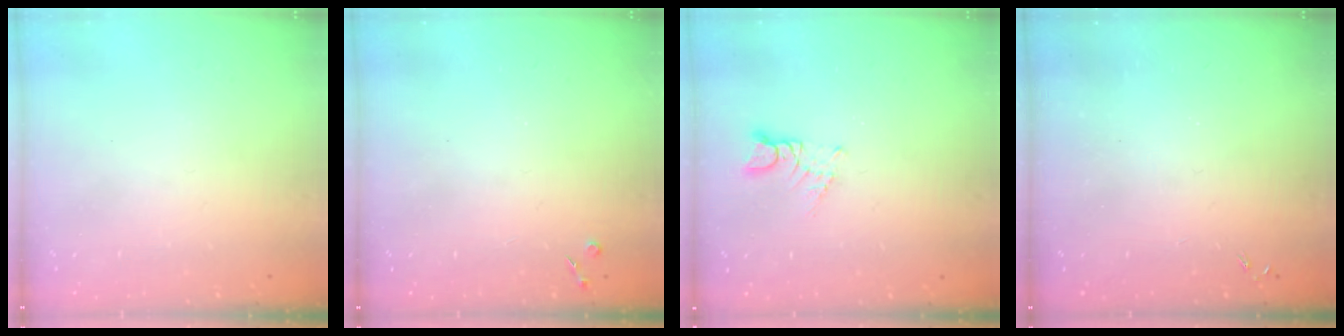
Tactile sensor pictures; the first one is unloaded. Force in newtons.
{"total": 2.8, "press": 2.8, "slide": 0.5}
{"total": 2.8, "press": 2.8, "slide": 0.3}
{"total": 0.0}